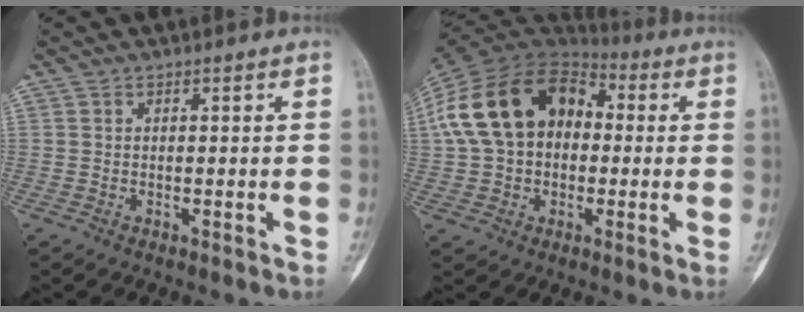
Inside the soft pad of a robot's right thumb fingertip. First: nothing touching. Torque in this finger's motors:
{"motor_torque": [0.27, 2.30, 1.09, -0.71, 0.81]}